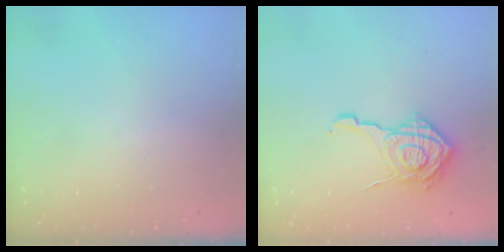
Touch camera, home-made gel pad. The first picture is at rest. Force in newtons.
{"total": 15.0, "press": 15.0, "slide": 0.6}